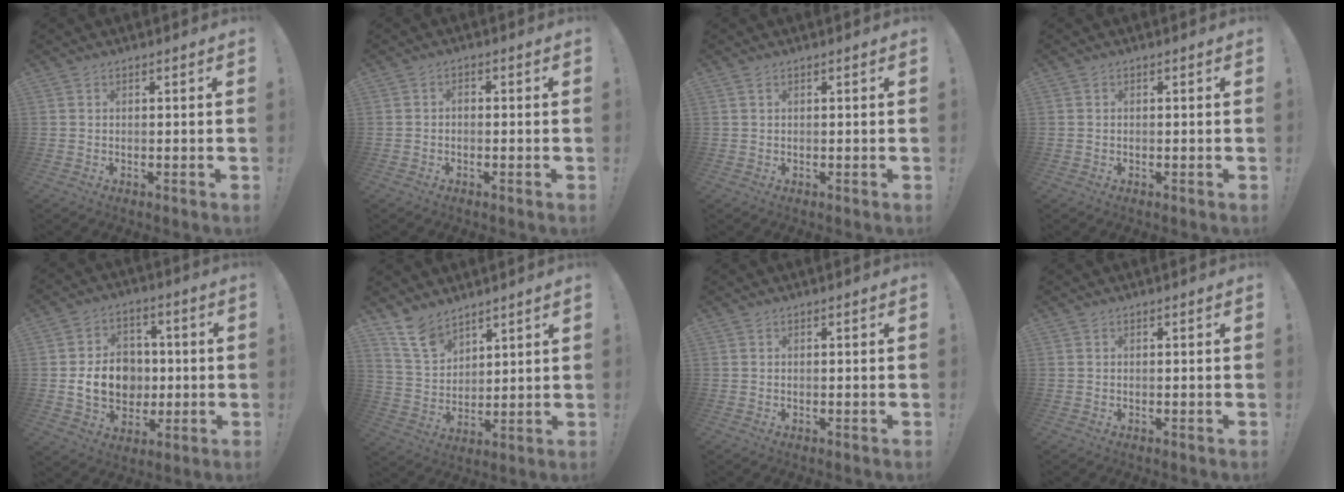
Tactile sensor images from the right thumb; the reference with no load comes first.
{"total": 1.4, "force": [-0.9, 0.7, 0.8], "torque": [-0.019, 0.007, -0.017]}
{"total": 0.6, "force": [0.4, 0.3, 0.3], "torque": [-0.007, 0.001, 0.007]}
{"total": 0.0}
{"total": 13.2, "force": [-1.0, 11.0, 7.2], "torque": [-0.127, 0.011, -0.010]}
{"total": 10.9, "force": [8.7, 5.5, 3.6], "torque": [-0.075, -0.059, 0.171]}
{"total": 0.0}
{"total": 0.0}